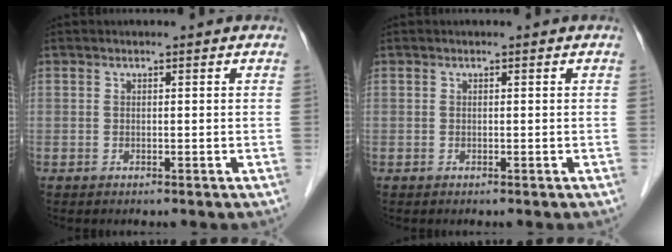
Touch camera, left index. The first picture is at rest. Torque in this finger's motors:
{"motor_torque": [0.00, 0.00, 0.00, 0.00]}